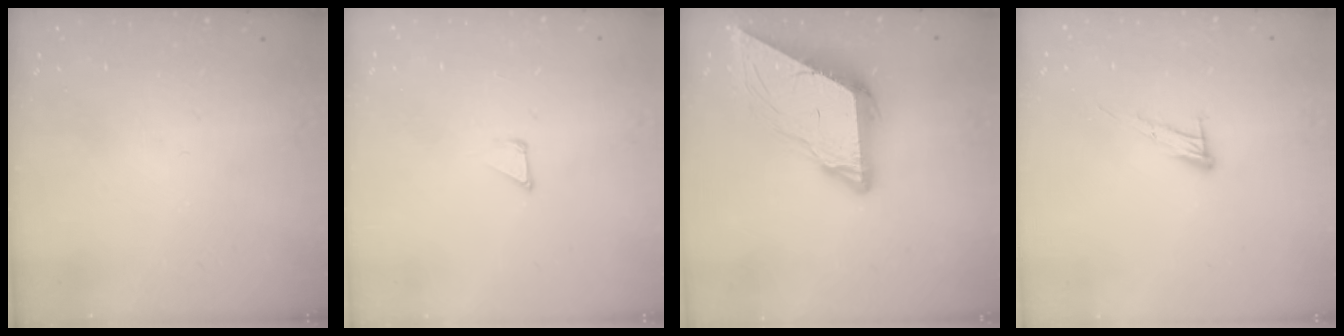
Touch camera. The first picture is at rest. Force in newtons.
{"total": 1.7, "press": 1.7, "slide": 0.0}
{"total": 9.3, "press": 9.2, "slide": 0.8}
{"total": 8.4, "press": 8.4, "slide": 0.4}